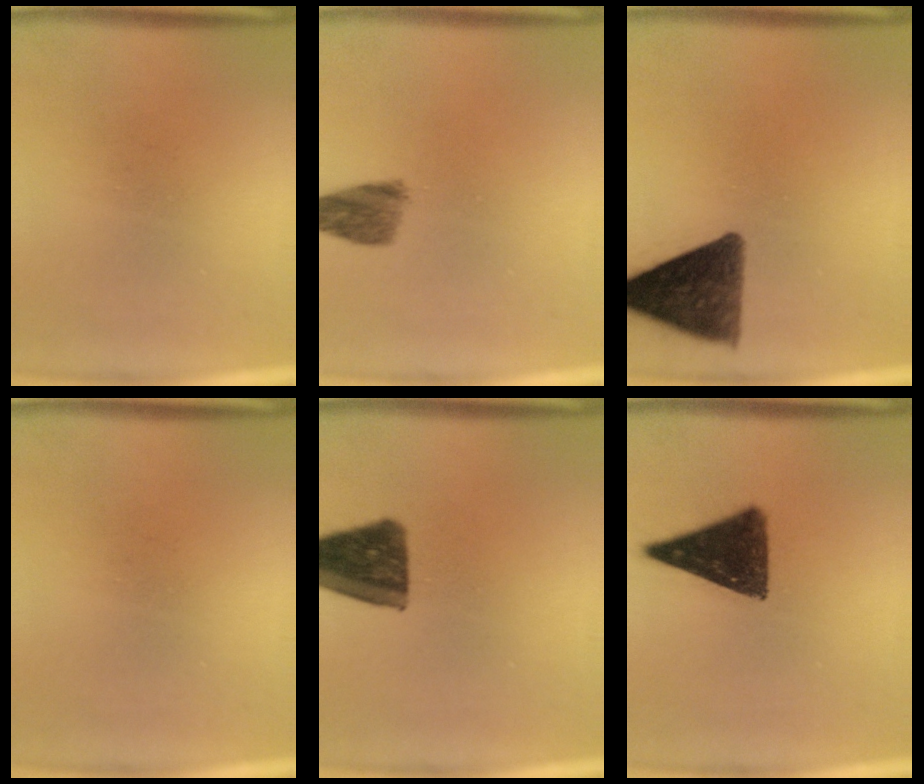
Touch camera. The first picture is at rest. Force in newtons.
{"total": 4.2}
{"total": 11.2}
{"total": 0.0}
{"total": 12.0}
{"total": 12.4}